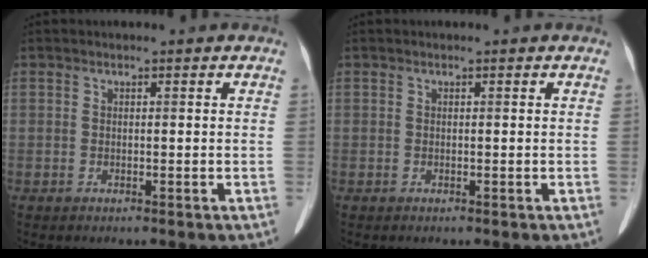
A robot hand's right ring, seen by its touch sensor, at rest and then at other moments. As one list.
[{"total": 0.0}]